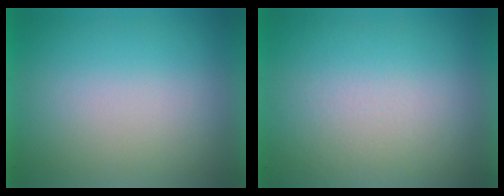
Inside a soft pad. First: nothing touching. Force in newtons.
{"total": 2.5}